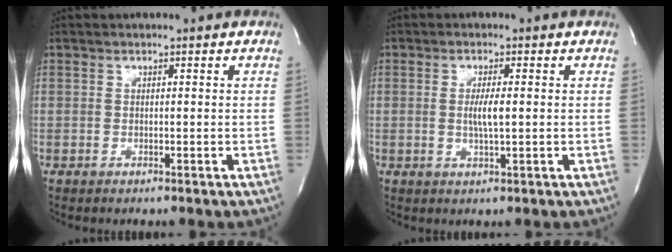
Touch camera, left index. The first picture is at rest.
{"total": 3.1, "force": [0.0, 0.2, 3.1], "torque": [-0.061, -0.003, 0.002]}